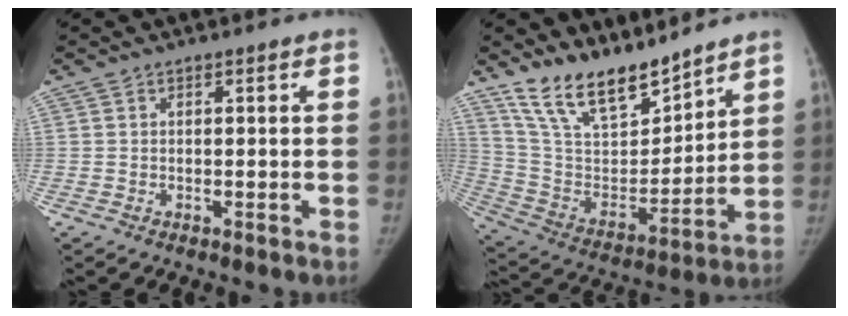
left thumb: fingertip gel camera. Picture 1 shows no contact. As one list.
[{"total": 16.9, "force": [14.2, 5.6, 7.3], "torque": [-0.094, -0.086, 0.270]}]